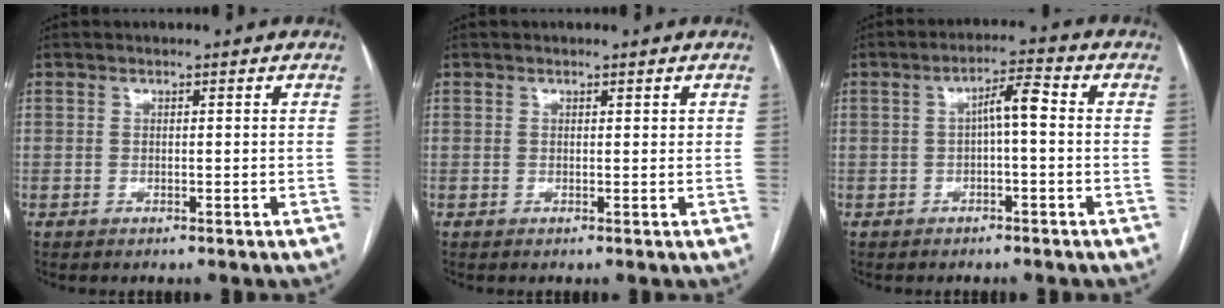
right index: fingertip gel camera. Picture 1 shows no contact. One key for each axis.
{"total": 0.6, "fx": 0.4, "fy": 0.3, "fz": 0.3, "tx": -0.003, "ty": -0.001, "tz": 0.004}
{"total": 4.3, "fx": 0.0, "fy": 0.8, "fz": 4.3, "tx": -0.068, "ty": 0.018, "tz": -0.001}